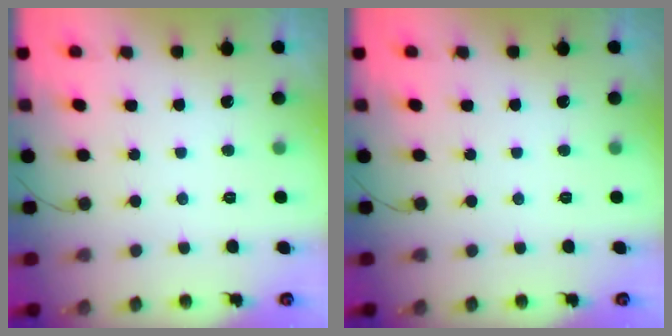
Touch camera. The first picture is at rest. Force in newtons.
{"total": 0.0}